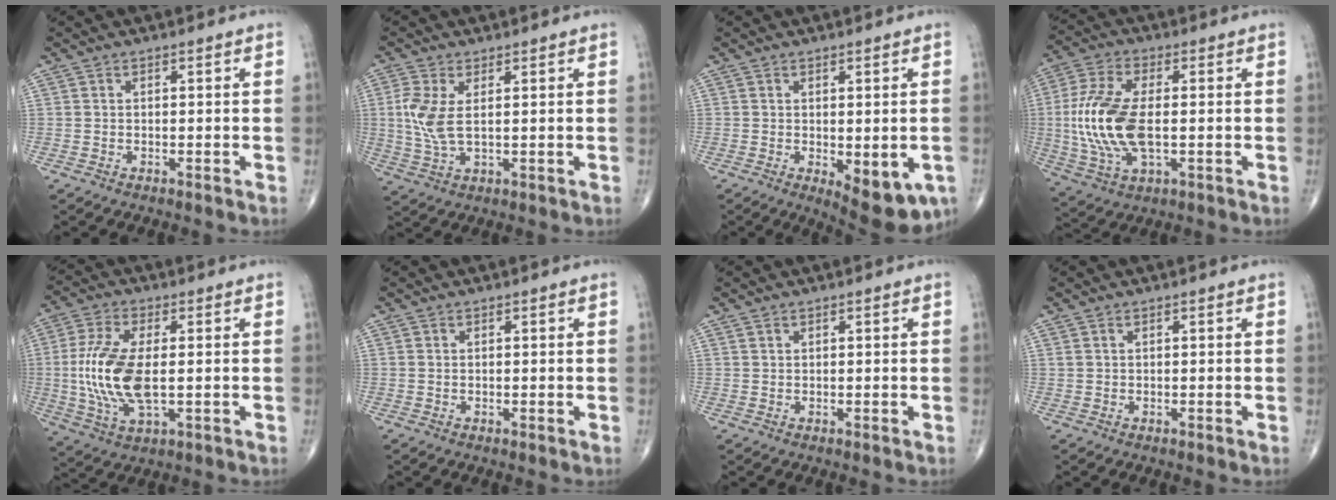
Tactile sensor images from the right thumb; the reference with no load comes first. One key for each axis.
{"total": 6.6, "fx": 1.2, "fy": 2.9, "fz": 5.8, "tx": -0.142, "ty": -0.005, "tz": 0.028}
{"total": 9.8, "fx": -3.3, "fy": 4.2, "fz": 8.3, "tx": -0.091, "ty": -0.010, "tz": -0.035}
{"total": 15.3, "fx": -0.6, "fy": 7.4, "fz": 13.4, "tx": -0.295, "ty": 0.000, "tz": -0.009}
{"total": 13.7, "fx": -0.4, "fy": 6.1, "fz": 12.3, "tx": -0.269, "ty": -0.007, "tz": -0.004}
{"total": 0.0}
{"total": 0.6, "fx": 0.5, "fy": 0.4, "fz": 0.2, "tx": -0.001, "ty": -0.001, "tz": 0.008}
{"total": 0.5, "fx": 0.4, "fy": 0.3, "fz": 0.3, "tx": -0.005, "ty": 0.005, "tz": 0.009}